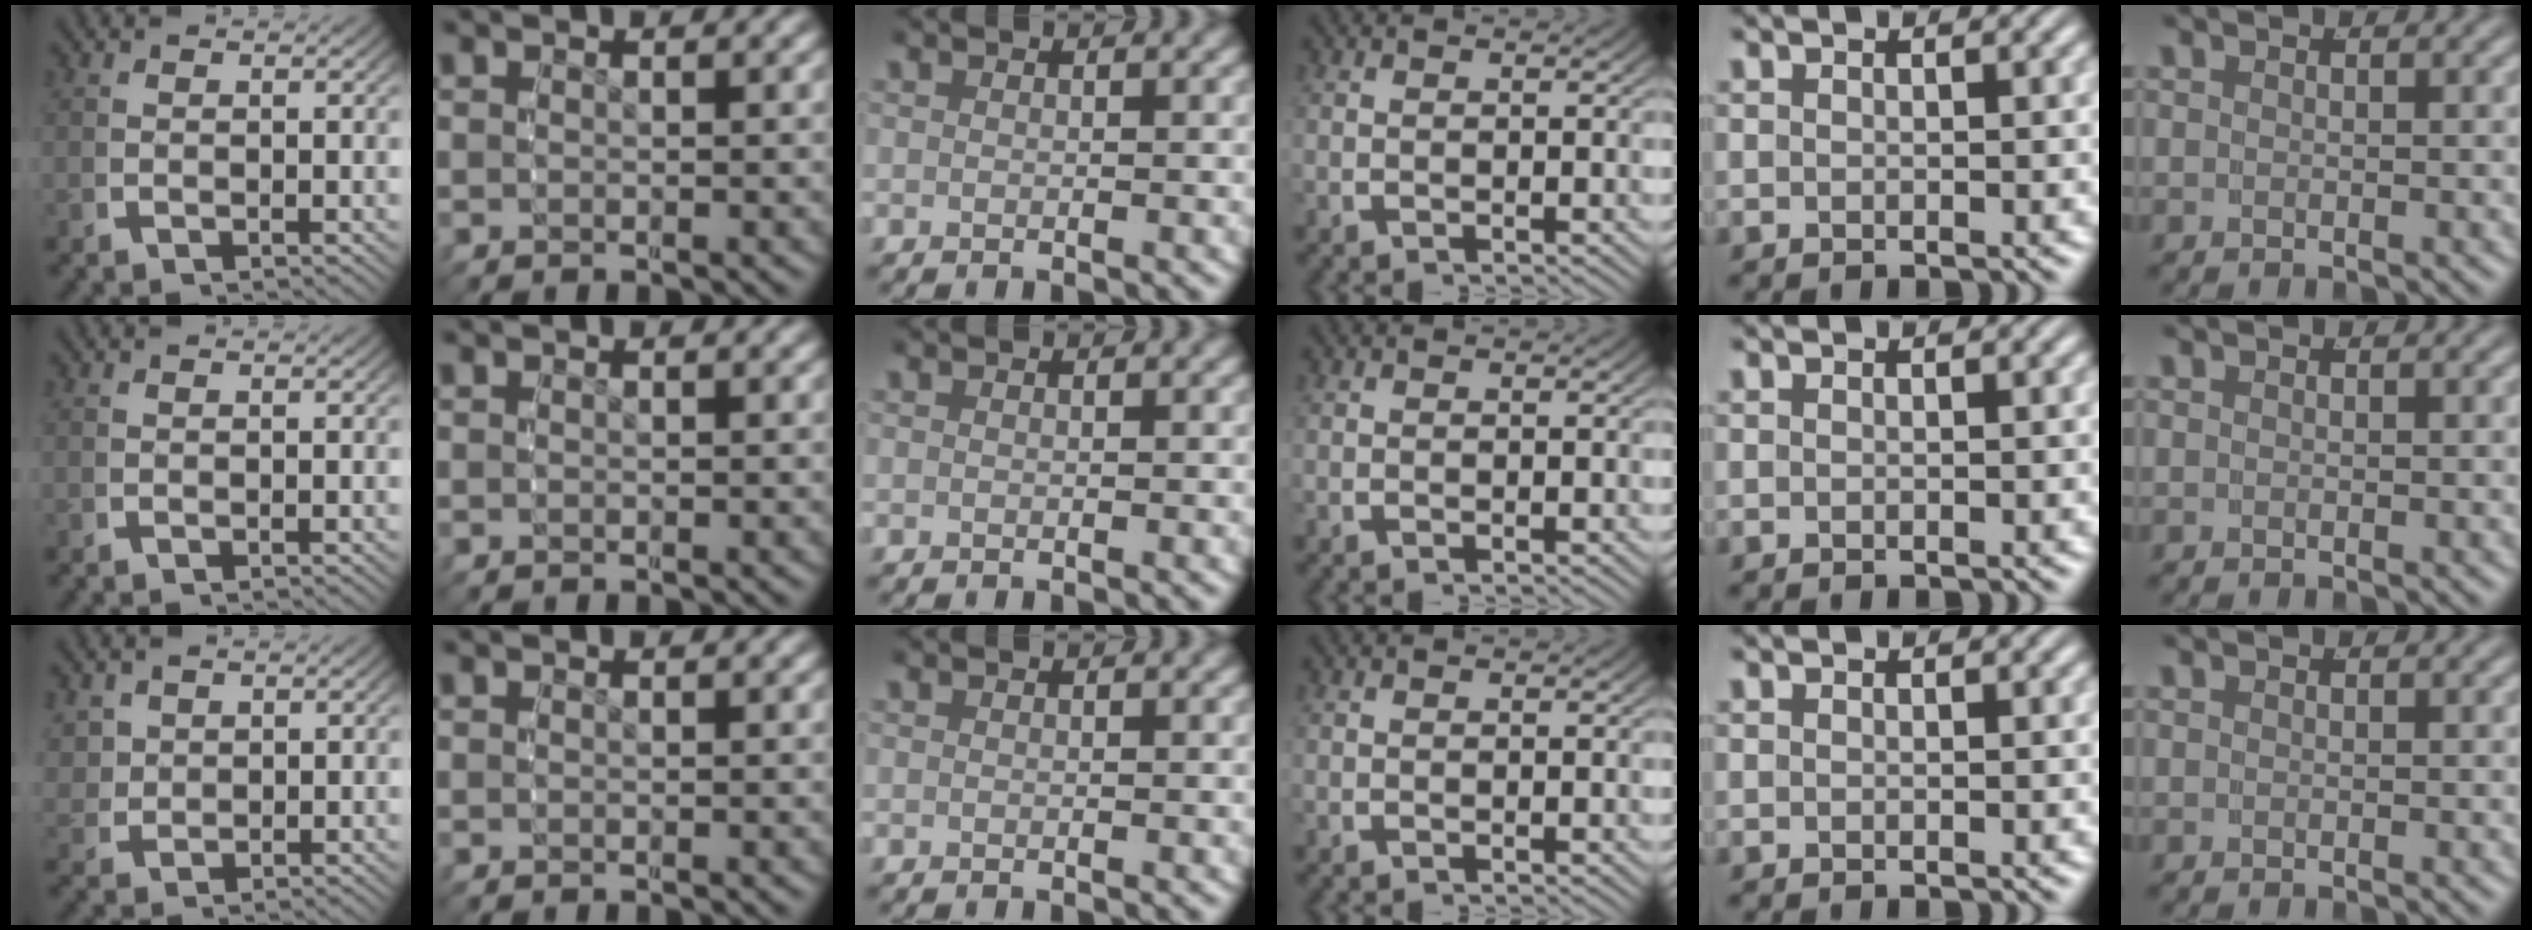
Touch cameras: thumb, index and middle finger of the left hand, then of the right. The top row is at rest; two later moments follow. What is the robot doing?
{"motion": "grasp_and_lifting", "object": "backpack"}